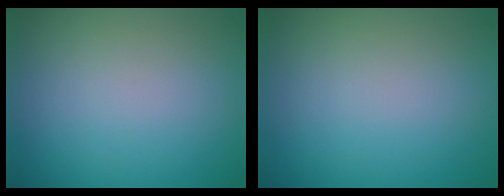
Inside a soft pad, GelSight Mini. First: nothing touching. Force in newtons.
{"total": 0.0}